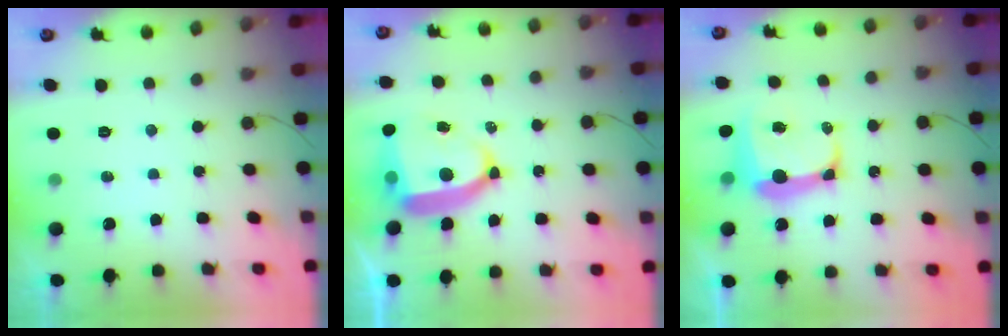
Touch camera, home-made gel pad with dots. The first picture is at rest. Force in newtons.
{"total": 15.2, "press": 15.1, "slide": 1.7}
{"total": 11.2, "press": 11.1, "slide": 1.4}